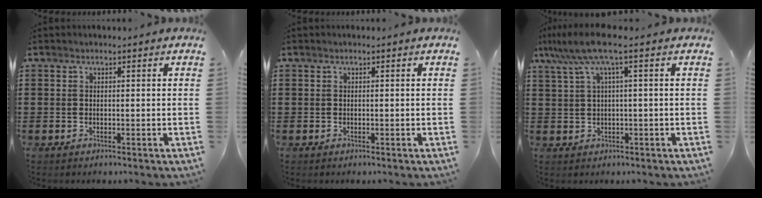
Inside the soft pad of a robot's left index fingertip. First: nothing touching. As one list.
[{"total": 0.0}, {"total": 6.3, "force": [1.9, 0.6, 6.0], "torque": [-0.140, -0.009, 0.024]}]